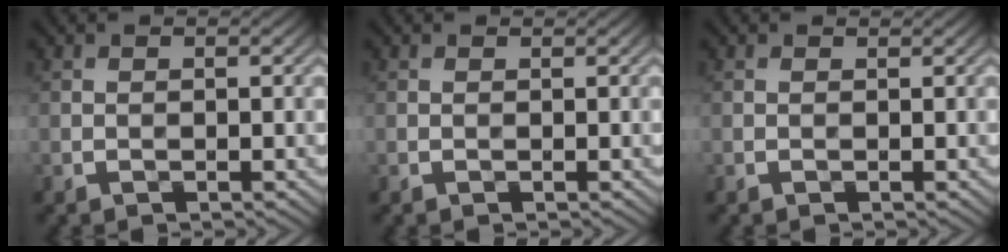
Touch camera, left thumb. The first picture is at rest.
{"total": 0.0}
{"total": 0.5, "force": [0.0, 0.0, -0.5], "torque": [0.008, -0.002, 0.002]}